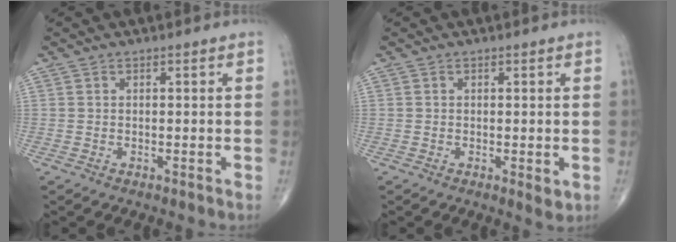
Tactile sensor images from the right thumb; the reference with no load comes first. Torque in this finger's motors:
{"motor_torque": [-0.09, 0.53, 0.06, -0.14, 0.08]}